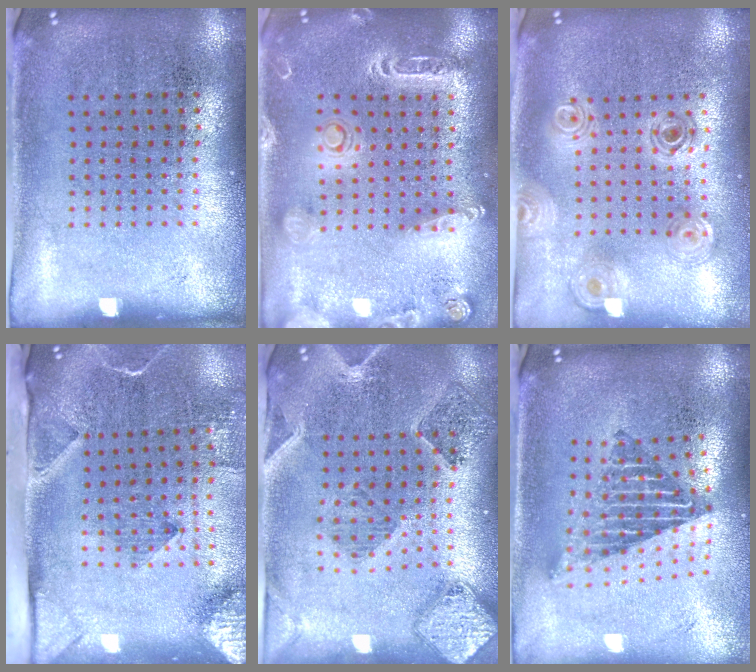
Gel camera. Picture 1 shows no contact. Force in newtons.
{"total": 2.0, "press": 1.9, "slide": 0.6}
{"total": 1.0, "press": 1.0, "slide": 0.2}
{"total": 3.2, "press": 2.2, "slide": 2.3}
{"total": 1.6, "press": 1.5, "slide": 0.3}
{"total": 2.2, "press": 1.6, "slide": 1.4}